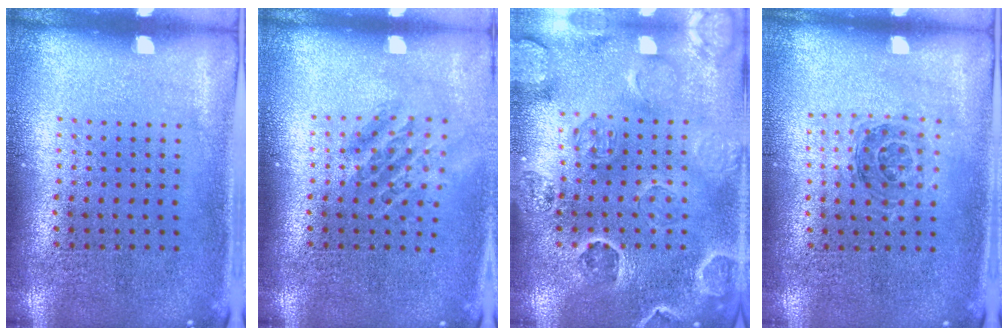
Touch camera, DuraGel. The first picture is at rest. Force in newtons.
{"total": 1.4, "press": 1.1, "slide": 0.9}
{"total": 2.7, "press": 2.6, "slide": 0.8}
{"total": 1.1, "press": 1.0, "slide": 0.3}